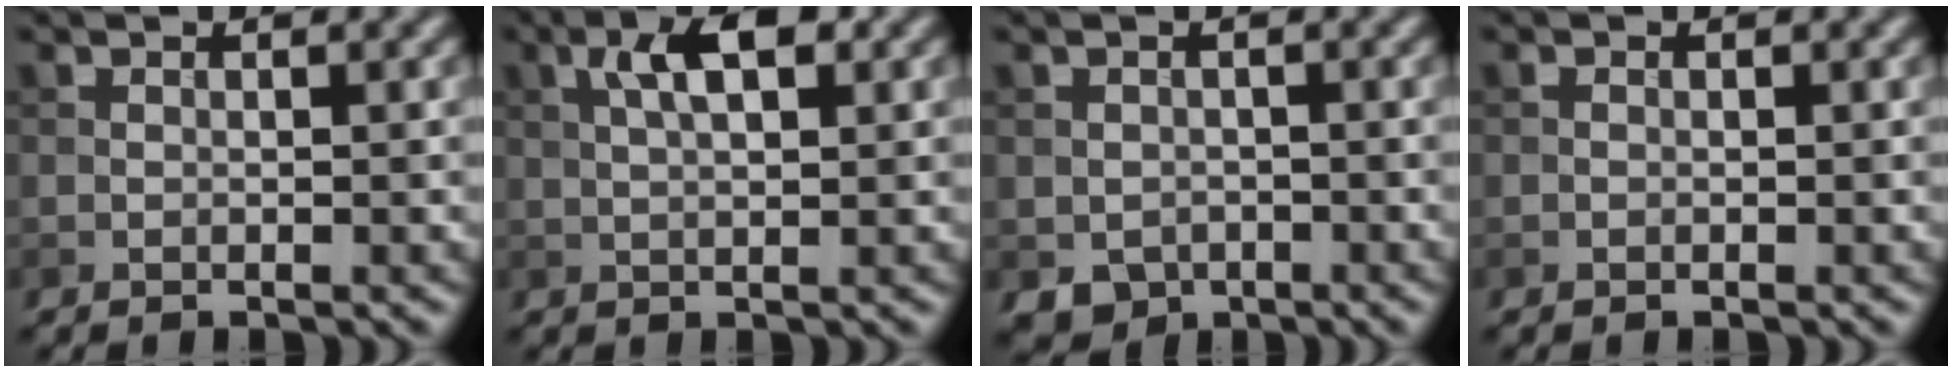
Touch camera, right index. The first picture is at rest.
{"total": 4.2, "force": [1.5, 1.6, 3.6], "torque": [-0.067, 0.011, 0.026]}
{"total": 2.3, "force": [-1.0, 1.9, 0.8], "torque": [-0.015, -0.008, -0.019]}
{"total": 0.0}